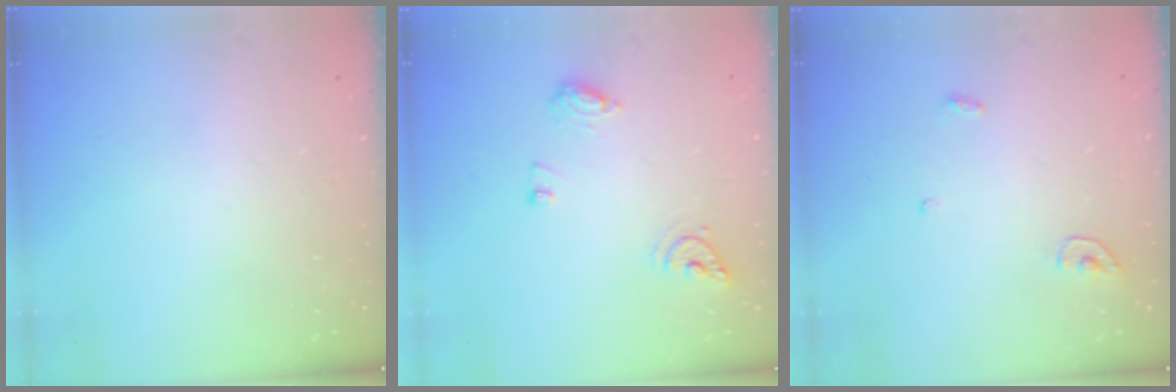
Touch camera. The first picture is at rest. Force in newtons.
{"total": 8.3, "press": 8.2, "slide": 0.9}
{"total": 3.5, "press": 3.5, "slide": 0.3}